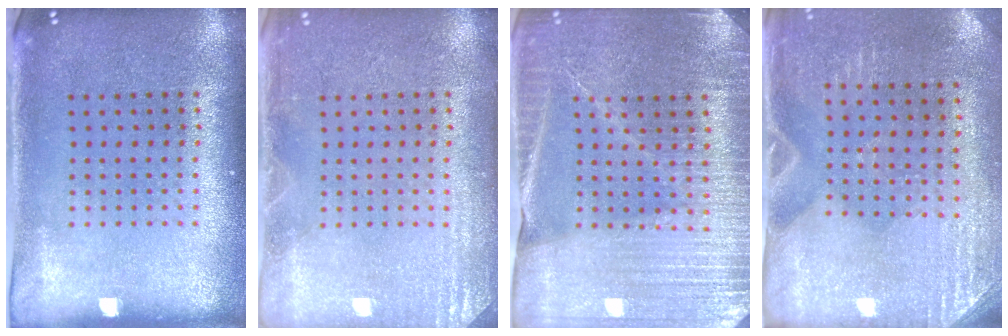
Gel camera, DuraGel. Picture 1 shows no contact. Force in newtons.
{"total": 2.2, "press": 2.1, "slide": 0.3}
{"total": 4.0, "press": 3.8, "slide": 1.3}
{"total": 2.8, "press": 2.5, "slide": 1.3}